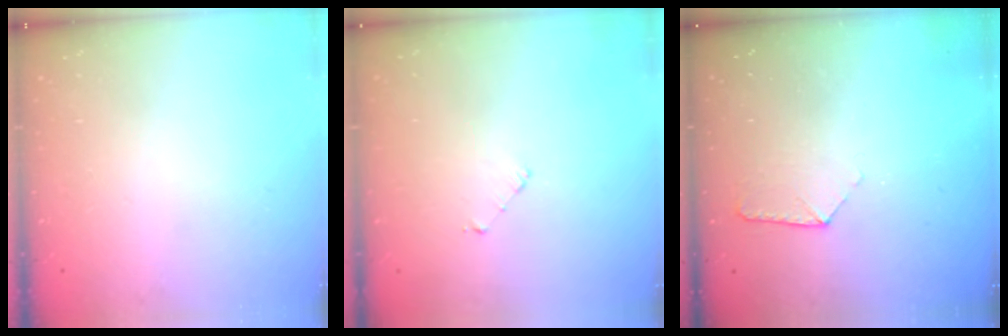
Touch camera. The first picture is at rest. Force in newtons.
{"total": 2.9, "press": 2.9, "slide": 0.2}
{"total": 6.8, "press": 6.8, "slide": 0.5}